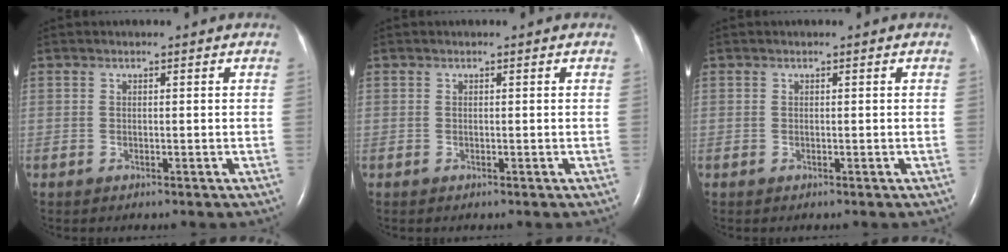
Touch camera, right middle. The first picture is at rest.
{"total": 0.0}
{"total": 0.0}